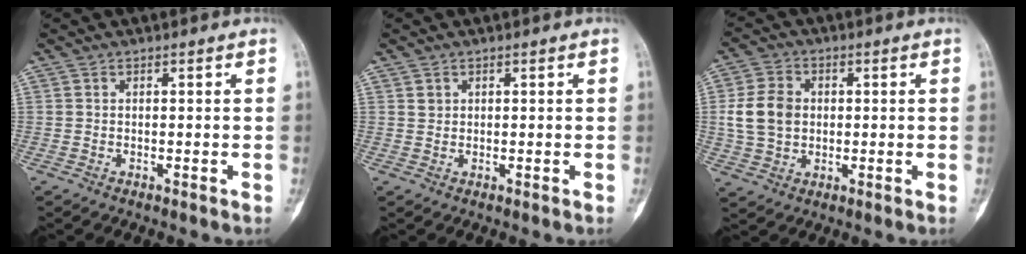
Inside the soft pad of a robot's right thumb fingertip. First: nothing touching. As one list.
[{"total": 1.0, "force": [0.5, 0.8, 0.2], "torque": [0.004, -0.002, 0.010]}, {"total": 8.6, "force": [0.7, 6.7, 5.3], "torque": [-0.091, 0.006, 0.014]}]